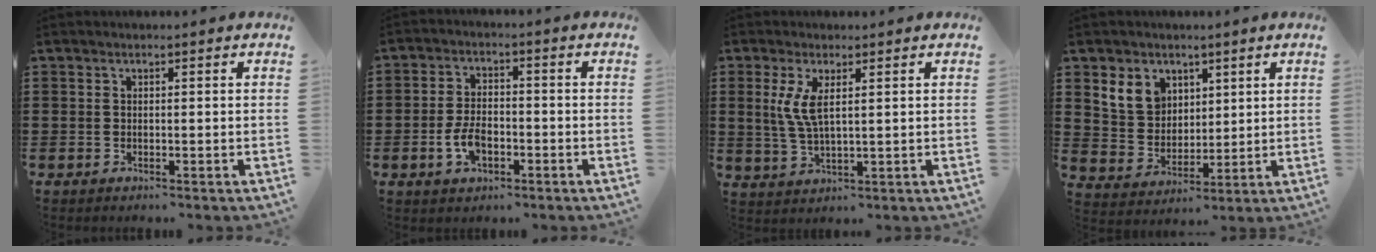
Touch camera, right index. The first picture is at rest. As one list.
[{"total": 5.1, "force": [-1.8, 2.8, 3.8], "torque": [-0.088, 0.001, -0.038]}, {"total": 5.2, "force": [1.6, 1.7, 4.6], "torque": [-0.113, -0.002, 0.022]}, {"total": 7.2, "force": [3.5, 5.8, 2.2], "torque": [-0.076, 0.018, 0.069]}]